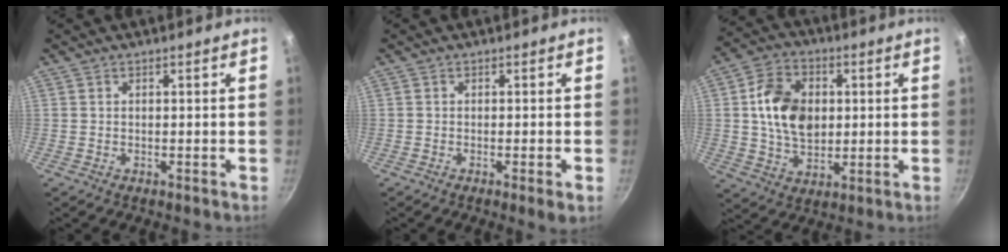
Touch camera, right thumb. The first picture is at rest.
{"total": 2.2, "force": [-0.8, 0.1, 2.1], "torque": [-0.043, -0.004, -0.014]}
{"total": 13.3, "force": [1.8, 9.6, 9.1], "torque": [-0.135, 0.003, 0.029]}